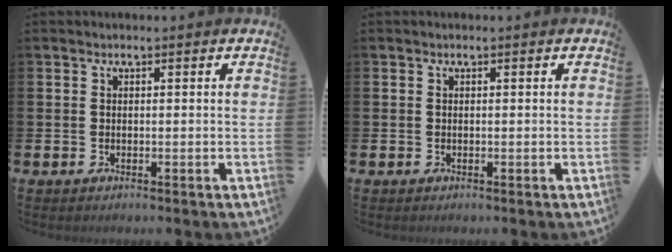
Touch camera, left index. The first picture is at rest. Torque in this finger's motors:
{"motor_torque": [0.00, 0.00, 0.00, 0.00]}